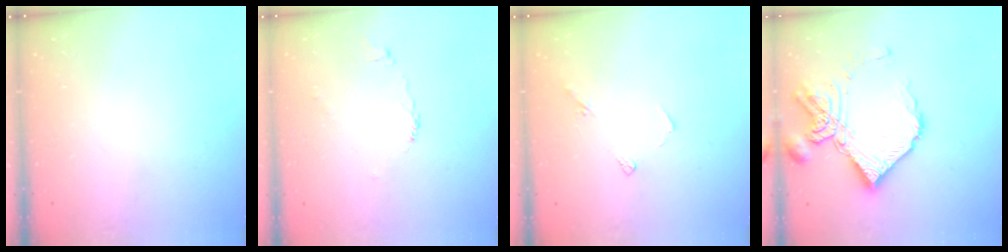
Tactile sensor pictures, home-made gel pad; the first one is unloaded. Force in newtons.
{"total": 1.8, "press": 1.8, "slide": 0.4}
{"total": 4.7, "press": 4.7, "slide": 0.5}
{"total": 16.7, "press": 16.6, "slide": 1.8}